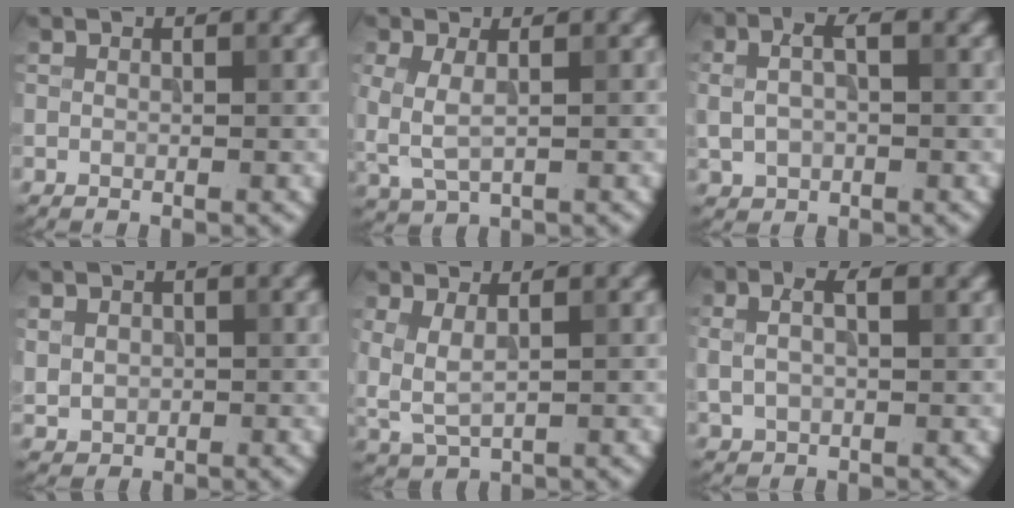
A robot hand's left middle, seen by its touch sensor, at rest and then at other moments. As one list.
[{"total": 3.3, "force": [0.1, 1.8, 2.8], "torque": [-0.072, -0.004, 0.002]}, {"total": 3.6, "force": [0.5, 2.2, 2.7], "torque": [-0.057, 0.006, 0.009]}, {"total": 2.0, "force": [0.3, 1.9, 0.8], "torque": [-0.018, -0.004, 0.010]}, {"total": 3.3, "force": [0.7, 1.7, 2.7], "torque": [-0.067, -0.003, 0.016]}, {"total": 3.2, "force": [0.8, 1.9, 2.5], "torque": [-0.055, 0.006, 0.015]}]